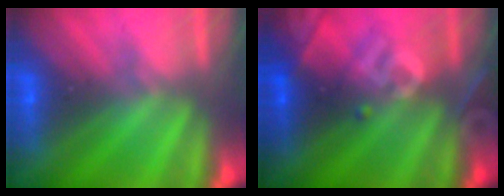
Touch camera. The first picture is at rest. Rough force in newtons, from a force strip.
{"total": 2.7}